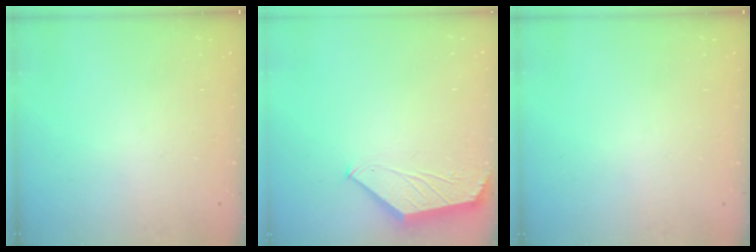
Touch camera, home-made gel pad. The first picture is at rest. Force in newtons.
{"total": 1.7, "press": 1.6, "slide": 0.4}
{"total": 0.0}